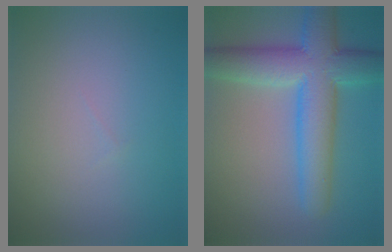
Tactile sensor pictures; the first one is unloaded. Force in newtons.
{"total": 8.6, "press": 8.6, "slide": 0.3}